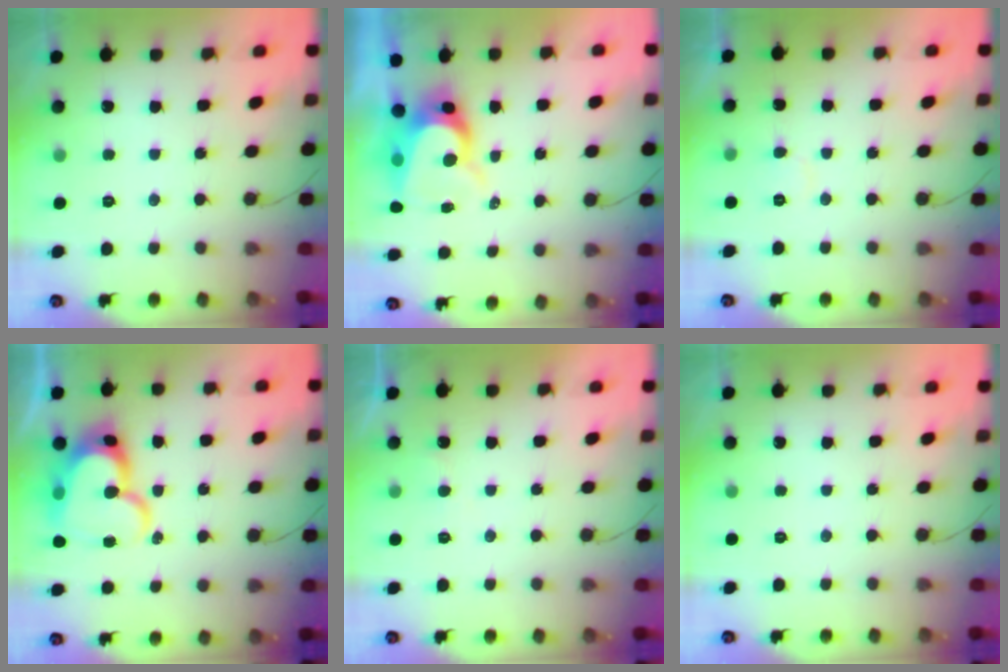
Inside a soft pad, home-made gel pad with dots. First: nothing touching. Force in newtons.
{"total": 9.3, "press": 9.3, "slide": 0.8}
{"total": 3.5, "press": 3.5, "slide": 0.4}
{"total": 18.9, "press": 18.8, "slide": 1.6}
{"total": 4.0, "press": 4.0, "slide": 0.3}
{"total": 0.0}